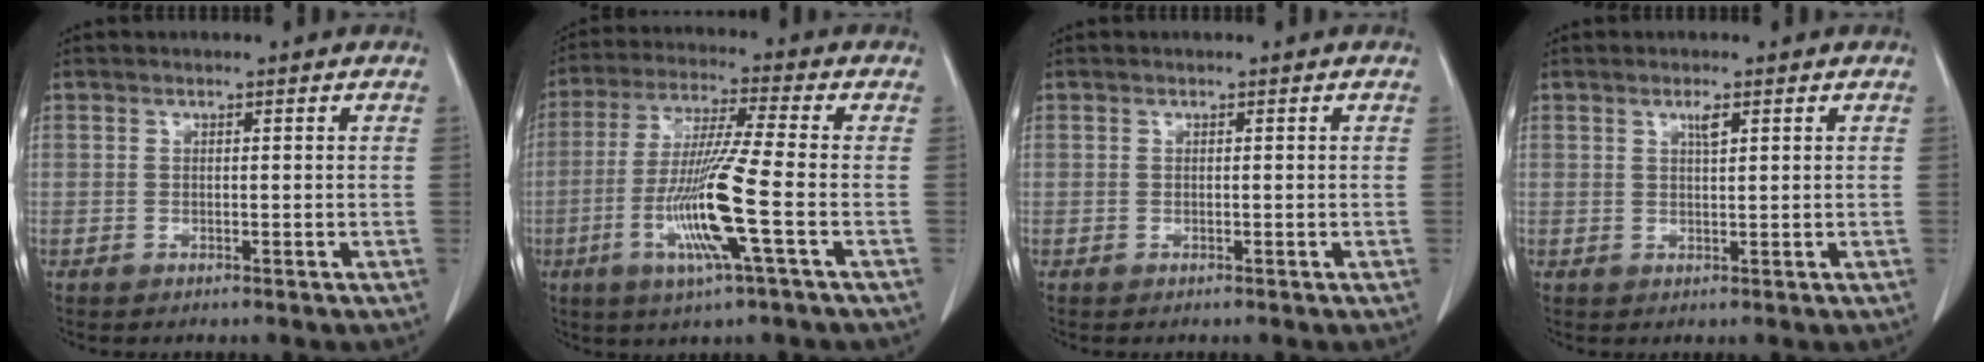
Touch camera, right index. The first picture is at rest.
{"total": 12.3, "force": [-3.5, -0.8, 11.8], "torque": [-0.236, -0.016, -0.073]}
{"total": 0.0}
{"total": 1.6, "force": [0.8, 0.2, 1.3], "torque": [-0.026, -0.002, 0.015]}